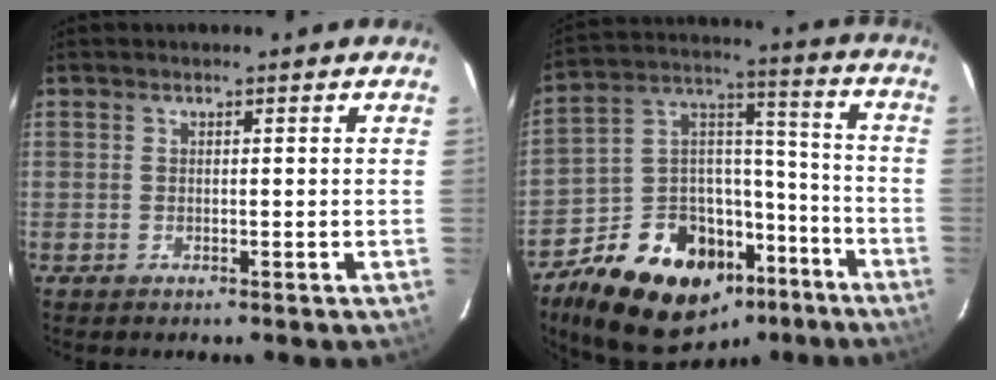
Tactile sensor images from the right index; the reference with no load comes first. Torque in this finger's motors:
{"motor_torque": [1.07, -1.07, 0.87, 0.07]}